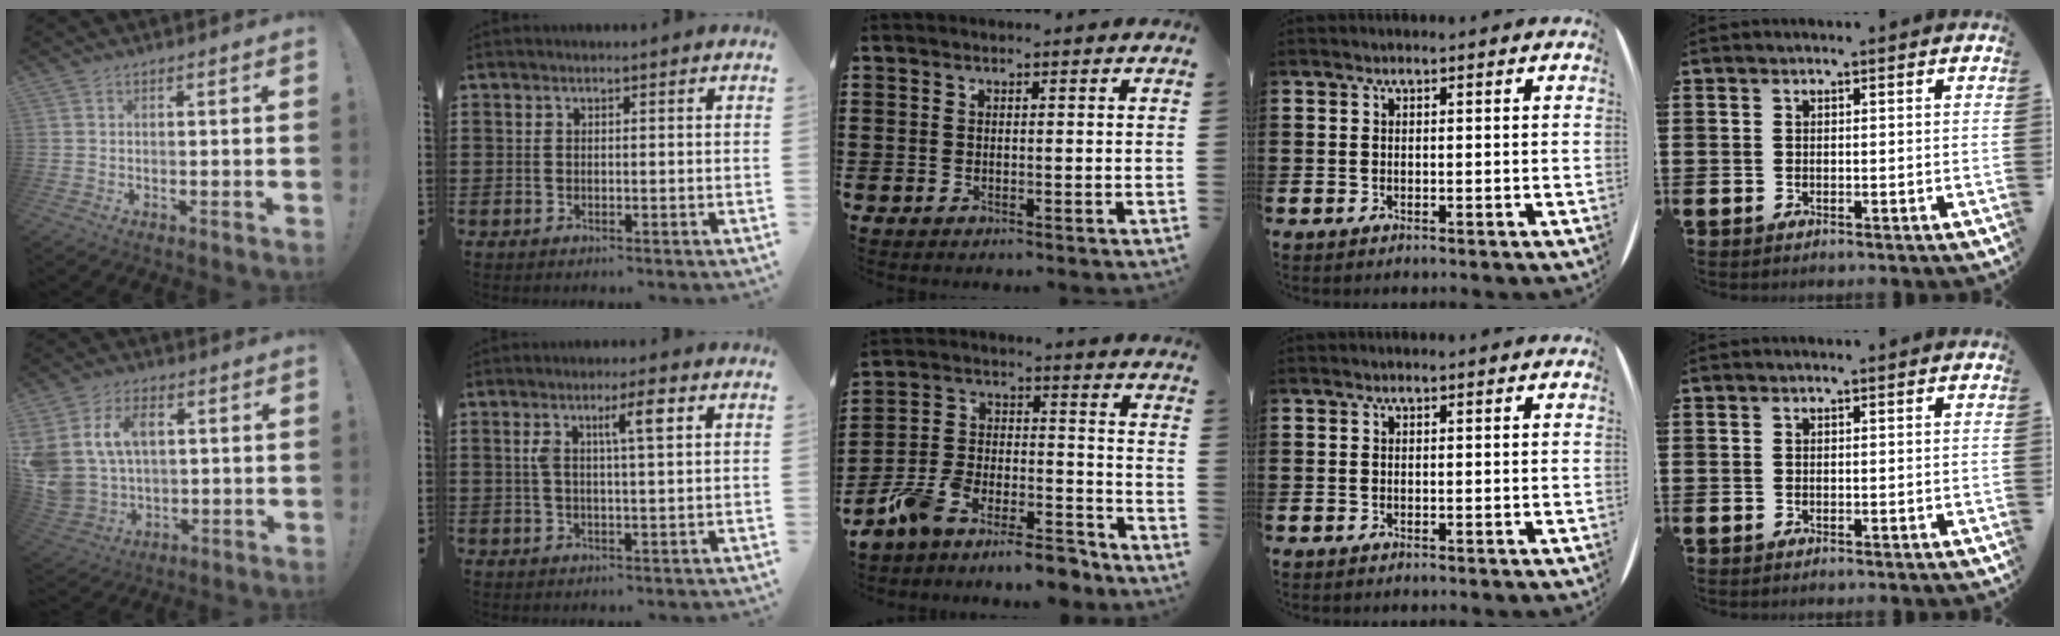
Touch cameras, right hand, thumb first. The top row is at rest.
{"thumb": {"total": 13.1, "force": [4.0, 9.5, 8.1], "torque": [-0.161, -0.014, 0.079]}, "index": {"total": 5.5, "force": [1.8, 1.0, 5.1], "torque": [-0.098, 0.004, 0.024]}, "middle": {"total": 9.7, "force": [-9.2, 1.3, 2.7], "torque": [-0.044, 0.027, -0.180]}}